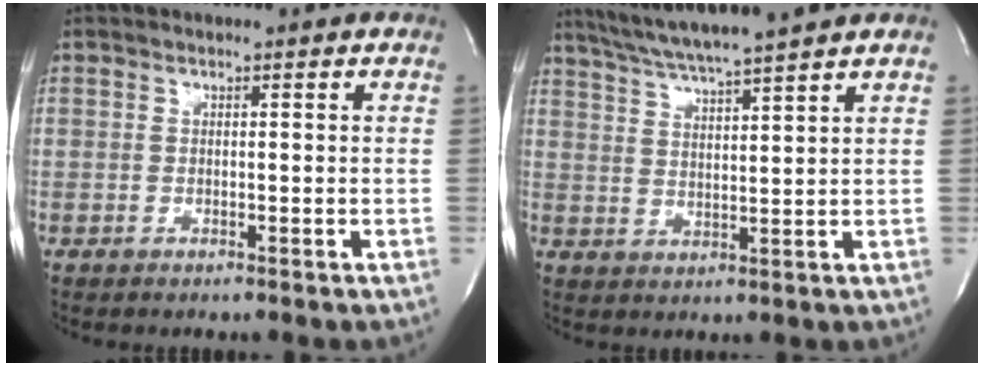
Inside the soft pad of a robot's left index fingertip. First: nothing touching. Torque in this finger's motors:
{"motor_torque": [0.70, -0.55, 0.12, 0.09]}